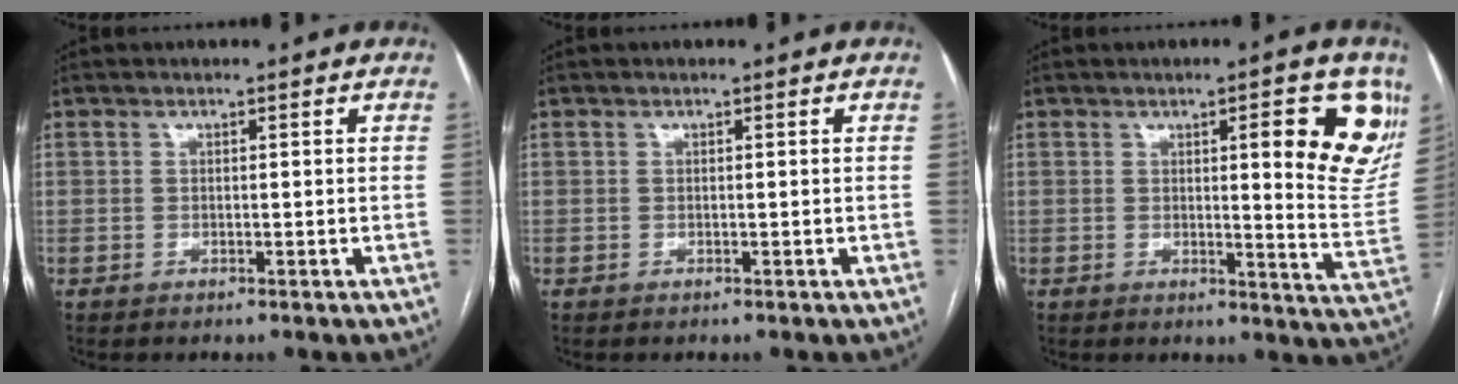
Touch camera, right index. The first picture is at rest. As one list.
[{"total": 0.0}, {"total": 12.0, "force": [5.0, 1.7, 10.7], "torque": [-0.108, -0.022, 0.054]}]